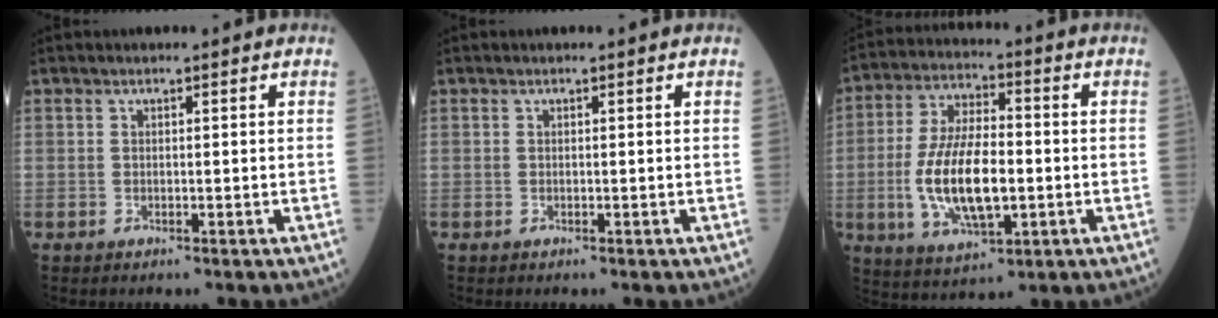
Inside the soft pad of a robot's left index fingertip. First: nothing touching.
{"total": 0.0}
{"total": 13.3, "force": [-2.2, 5.0, 12.1], "torque": [-0.250, 0.000, -0.037]}